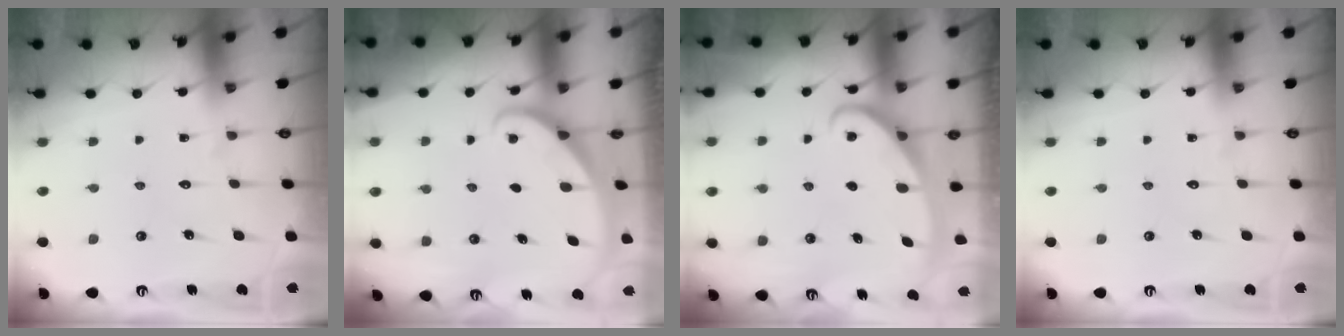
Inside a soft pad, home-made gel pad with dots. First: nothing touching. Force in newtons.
{"total": 1.8, "press": 1.8, "slide": 0.1}
{"total": 2.9, "press": 2.8, "slide": 0.4}
{"total": 0.0}